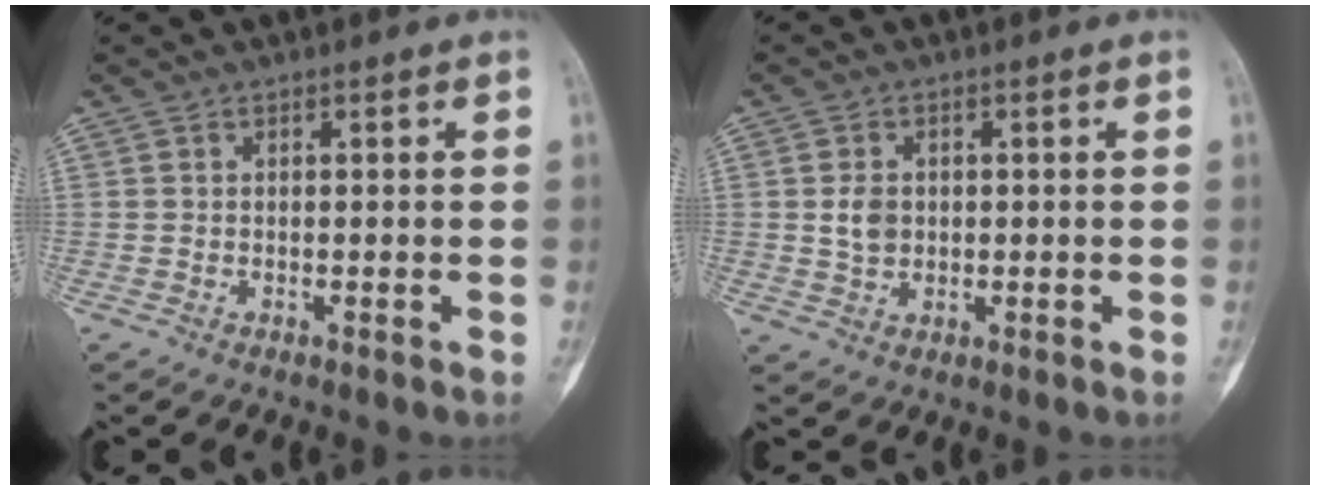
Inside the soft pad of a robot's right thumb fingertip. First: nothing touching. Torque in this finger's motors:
{"motor_torque": [0.01, 0.00, -0.04, 0.03, 0.00]}